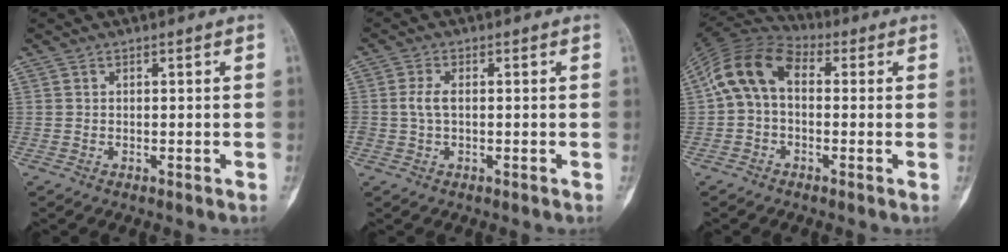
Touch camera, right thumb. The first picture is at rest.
{"total": 2.7, "force": [0.0, 1.4, 2.4], "torque": [-0.058, 0.005, -0.001]}
{"total": 11.2, "force": [0.8, 7.4, 8.4], "torque": [-0.154, 0.035, -0.001]}